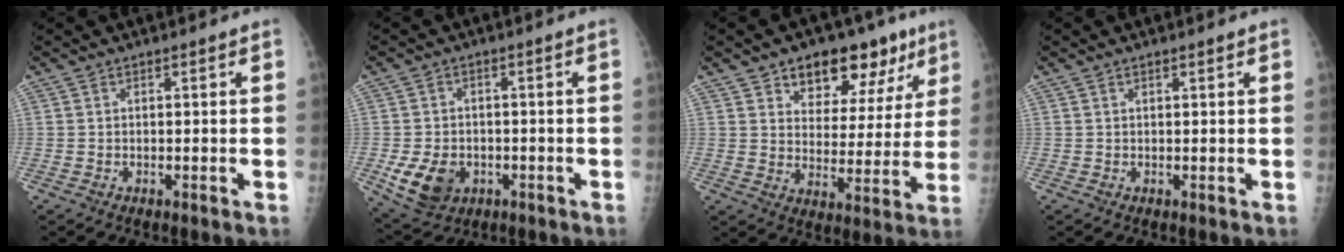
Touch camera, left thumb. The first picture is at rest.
{"total": 8.5, "force": [-2.5, 6.5, 4.9], "torque": [-0.079, 0.005, -0.029]}
{"total": 15.5, "force": [9.3, 9.1, 8.5], "torque": [-0.053, -0.035, 0.133]}
{"total": 0.6, "force": [0.4, 0.1, 0.3], "torque": [-0.006, -0.001, 0.007]}